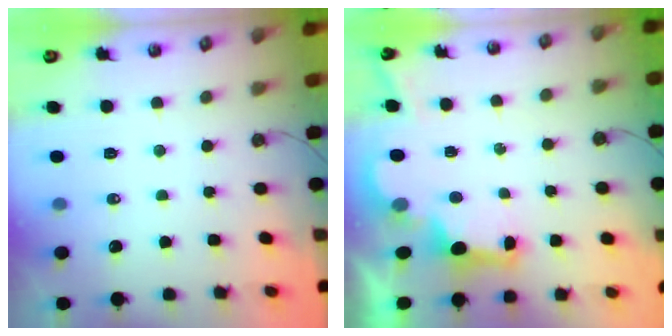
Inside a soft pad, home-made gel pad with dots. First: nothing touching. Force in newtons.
{"total": 2.9, "press": 2.7, "slide": 0.9}